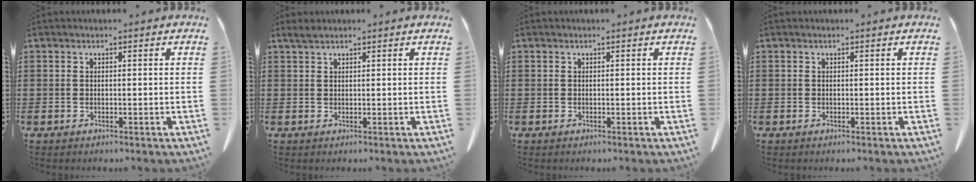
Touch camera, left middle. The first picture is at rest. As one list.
[{"total": 1.3, "force": [1.1, 0.3, 0.8], "torque": [-0.018, 0.001, 0.020]}, {"total": 0.0}, {"total": 0.0}]